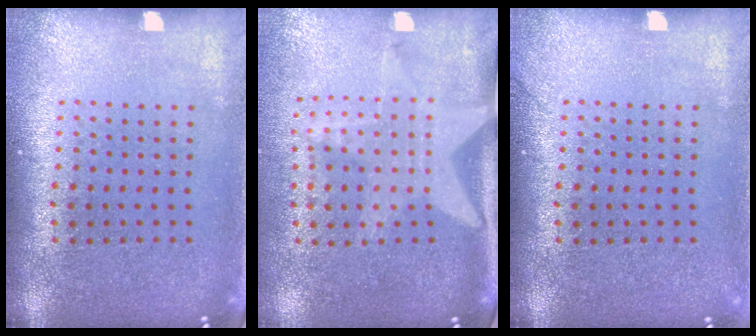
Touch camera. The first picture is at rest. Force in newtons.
{"total": 2.1, "press": 1.5, "slide": 1.4}
{"total": 0.5, "press": 0.5, "slide": 0.1}